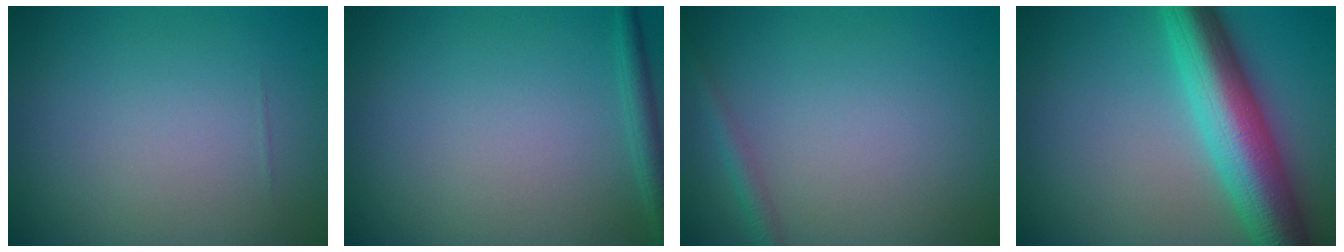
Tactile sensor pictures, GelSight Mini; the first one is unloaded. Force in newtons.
{"total": 1.6, "press": 1.6, "slide": 0.1}
{"total": 1.3, "press": 1.3, "slide": 0.1}
{"total": 9.0, "press": 9.0, "slide": 0.3}